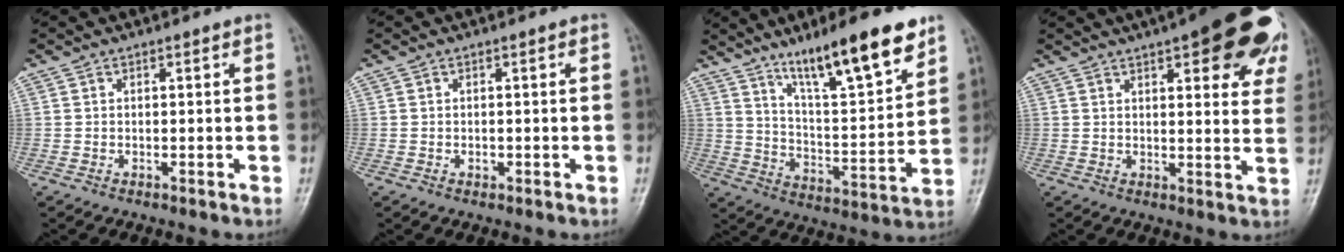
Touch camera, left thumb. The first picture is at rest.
{"total": 1.0, "force": [-0.1, 0.7, 0.7], "torque": [-0.009, 0.006, 0.000]}
{"total": 17.7, "force": [12.0, 3.5, 12.6], "torque": [-0.178, -0.064, 0.203]}
{"total": 21.5, "force": [11.3, 7.2, 16.9], "torque": [-0.188, -0.013, 0.134]}